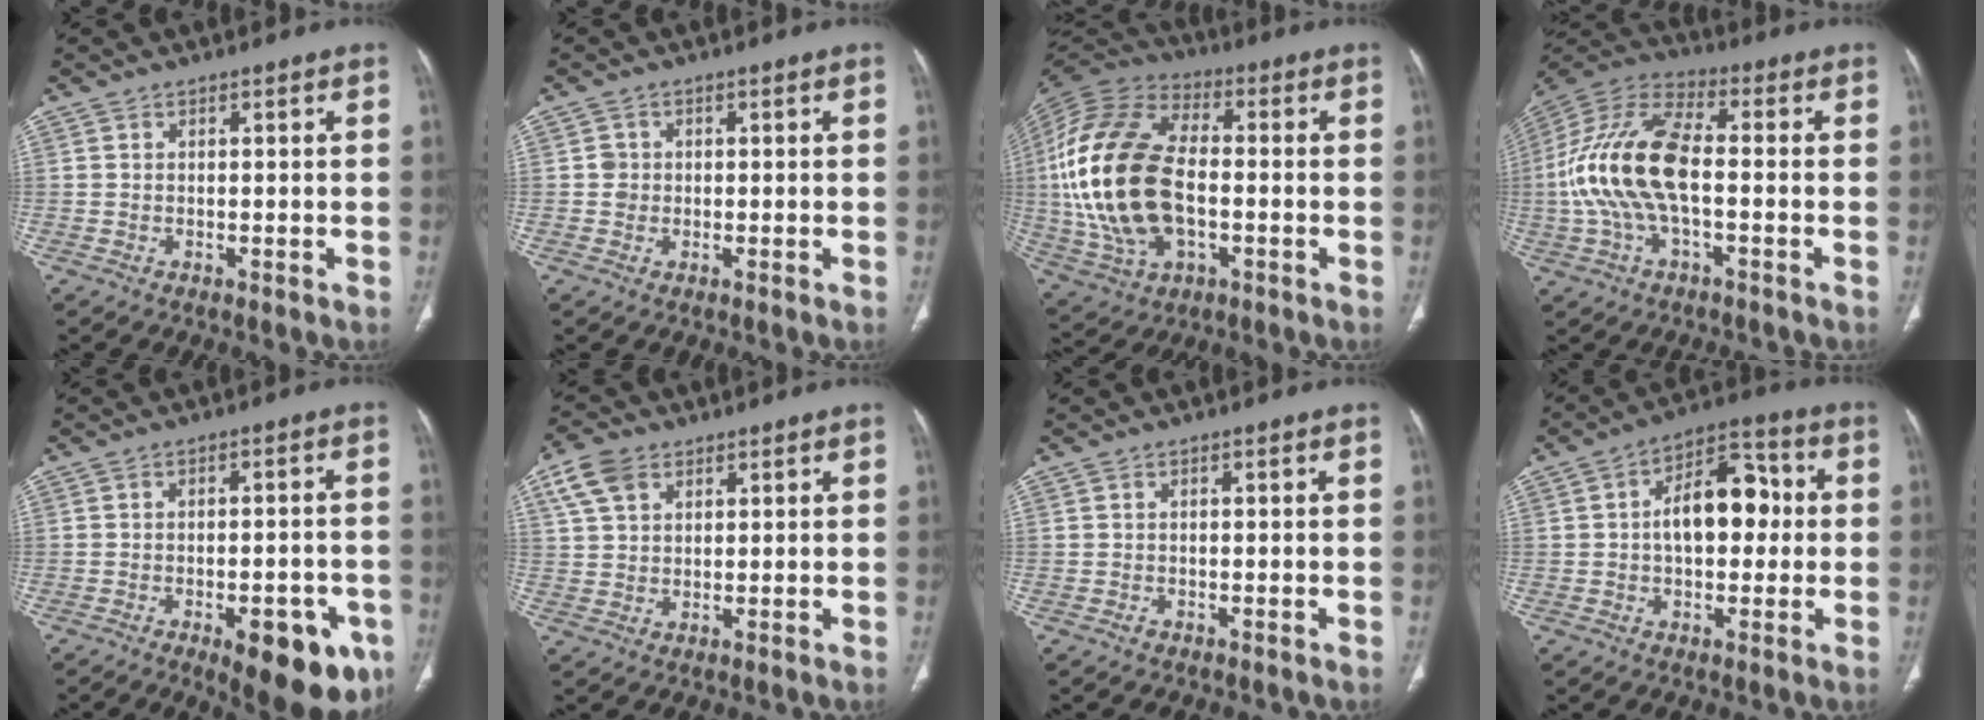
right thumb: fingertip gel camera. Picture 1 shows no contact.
{"total": 1.9, "force": [-0.1, 1.8, 0.6], "torque": [-0.001, 0.005, -0.001]}
{"total": 24.2, "force": [-1.3, 14.3, 19.5], "torque": [-0.407, 0.008, -0.020]}
{"total": 17.7, "force": [-1.7, 8.3, 15.5], "torque": [-0.328, 0.034, -0.035]}
{"total": 14.1, "force": [-6.5, 5.8, 11.0], "torque": [-0.098, 0.017, -0.074]}
{"total": 6.8, "force": [3.3, 4.5, 3.9], "torque": [-0.069, 0.003, 0.065]}
{"total": 0.6, "force": [-0.4, 0.4, 0.2], "torque": [0.000, 0.002, -0.008]}
{"total": 12.6, "force": [0.6, 7.5, 10.1], "torque": [-0.127, 0.032, 0.002]}